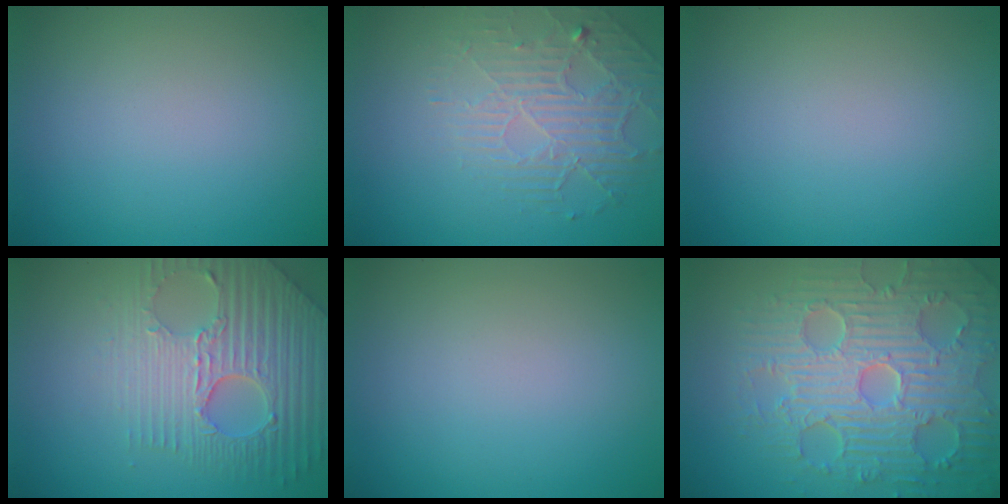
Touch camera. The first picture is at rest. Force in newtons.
{"total": 2.6, "press": 2.0, "slide": 1.7}
{"total": 0.0}
{"total": 7.3, "press": 5.4, "slide": 4.9}
{"total": 0.0}
{"total": 9.3, "press": 6.7, "slide": 6.4}